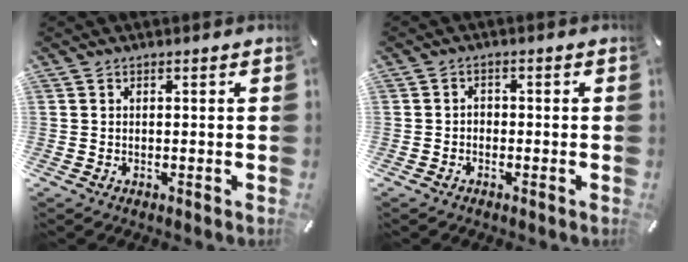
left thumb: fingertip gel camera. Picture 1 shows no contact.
{"total": 1.9, "force": [-1.1, 1.4, 0.6], "torque": [-0.012, 0.009, -0.024]}